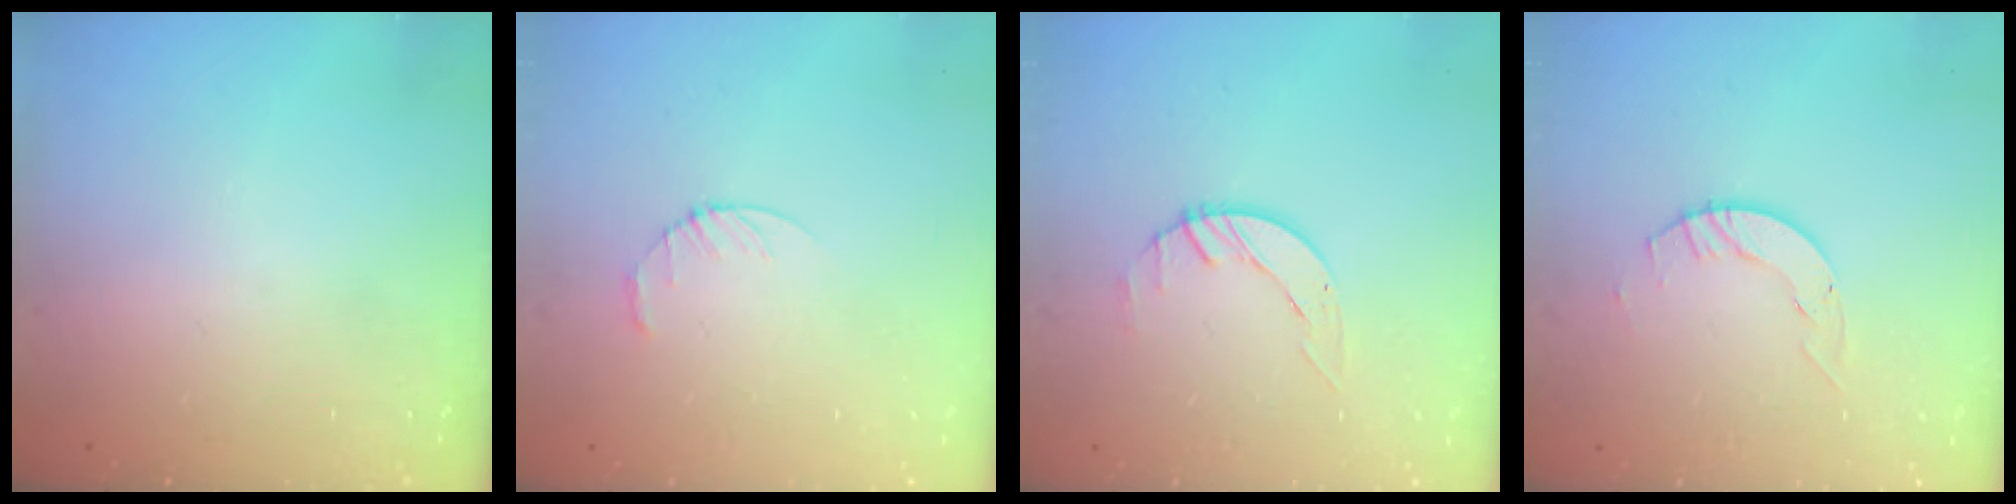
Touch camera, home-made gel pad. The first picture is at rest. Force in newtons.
{"total": 3.2, "press": 3.1, "slide": 0.4}
{"total": 2.6, "press": 2.6, "slide": 0.3}
{"total": 2.1, "press": 2.1, "slide": 0.3}